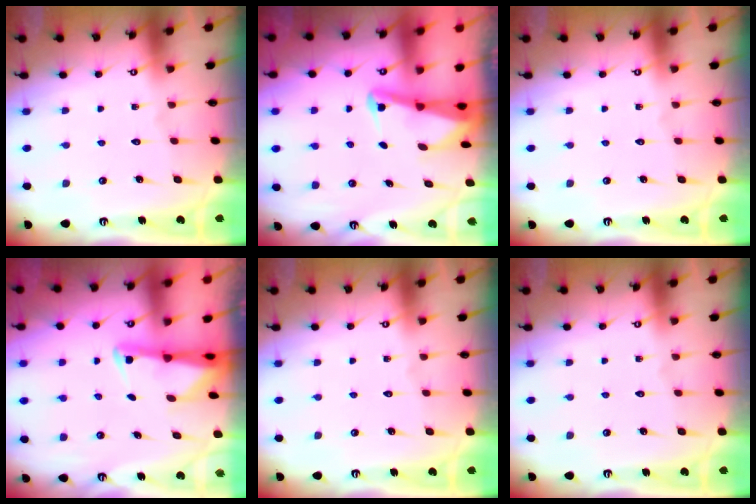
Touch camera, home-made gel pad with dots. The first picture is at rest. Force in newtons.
{"total": 2.6, "press": 2.5, "slide": 0.6}
{"total": 0.0}
{"total": 2.3, "press": 2.2, "slide": 0.5}
{"total": 0.0}
{"total": 0.0}